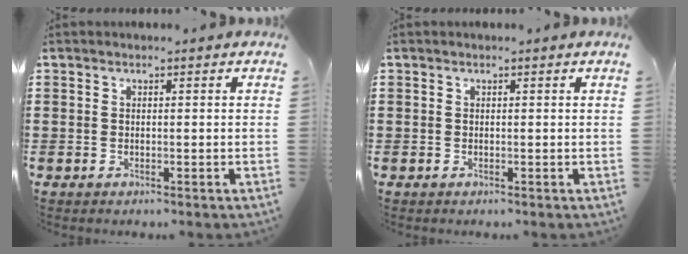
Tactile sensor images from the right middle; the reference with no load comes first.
{"total": 0.0}